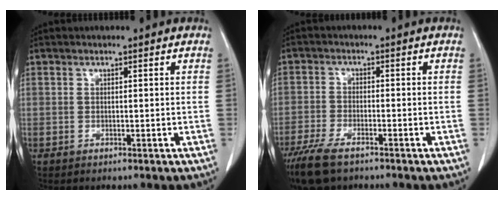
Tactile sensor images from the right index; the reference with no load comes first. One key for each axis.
{"total": 8.9, "fx": -6.3, "fy": 3.3, "fz": 5.4, "tx": -0.107, "ty": -0.018, "tz": -0.114}